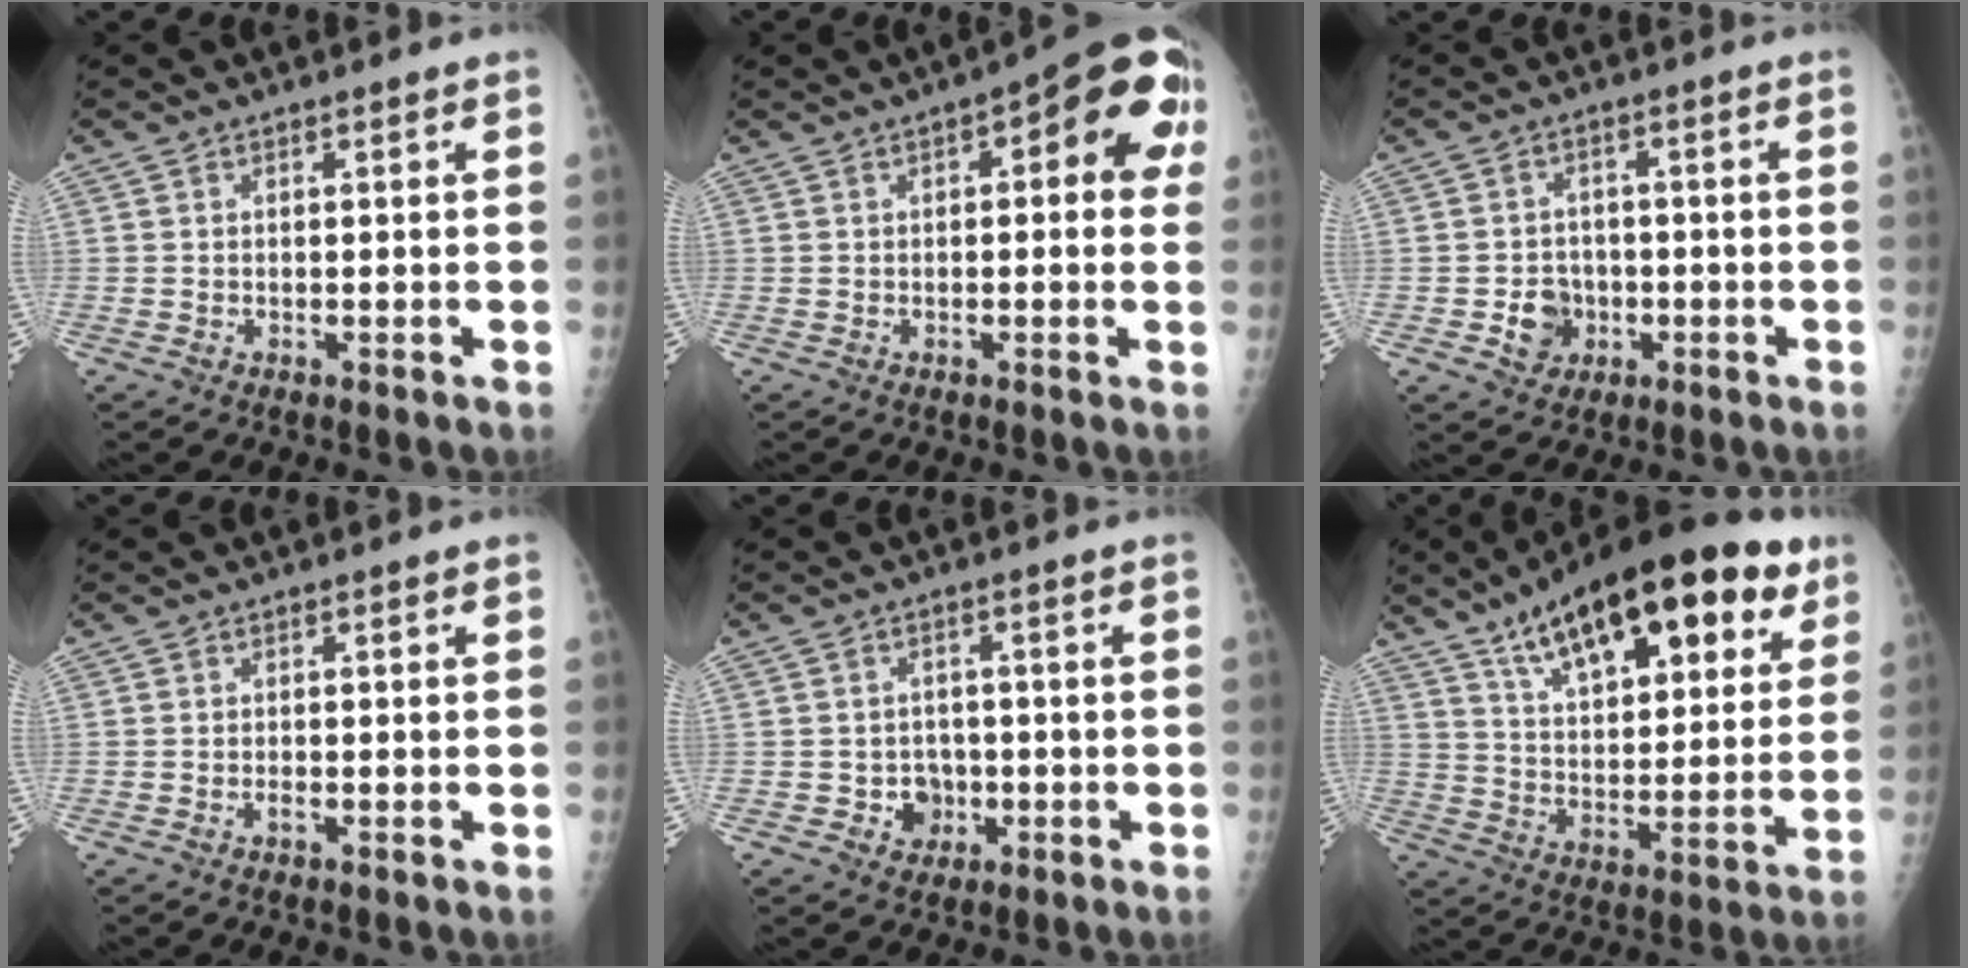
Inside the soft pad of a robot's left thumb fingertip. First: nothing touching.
{"total": 12.6, "force": [3.4, 4.9, 11.1], "torque": [-0.100, 0.022, 0.029]}
{"total": 5.2, "force": [-1.7, 4.6, 1.9], "torque": [-0.007, 0.010, -0.023]}
{"total": 0.7, "force": [-0.5, 0.3, 0.4], "torque": [-0.005, 0.001, -0.008]}
{"total": 4.3, "force": [-1.3, 3.8, 1.4], "torque": [0.005, 0.009, -0.016]}
{"total": 25.3, "force": [14.1, 10.1, 18.4], "torque": [-0.251, -0.029, 0.221]}